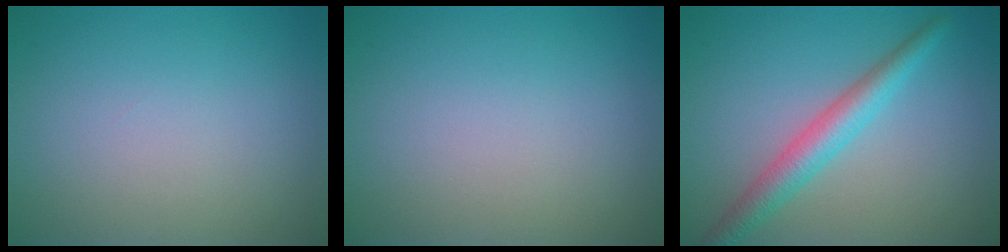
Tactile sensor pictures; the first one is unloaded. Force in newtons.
{"total": 0.0}
{"total": 3.7, "press": 3.7, "slide": 0.1}